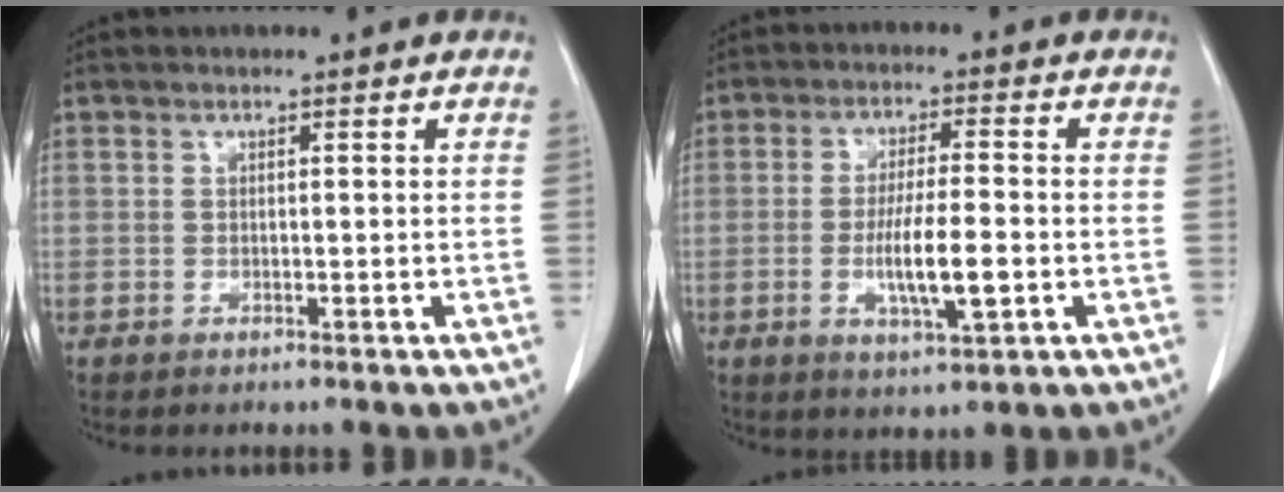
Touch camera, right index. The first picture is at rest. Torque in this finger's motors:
{"motor_torque": [1.33, -0.31, 0.68, 0.15]}